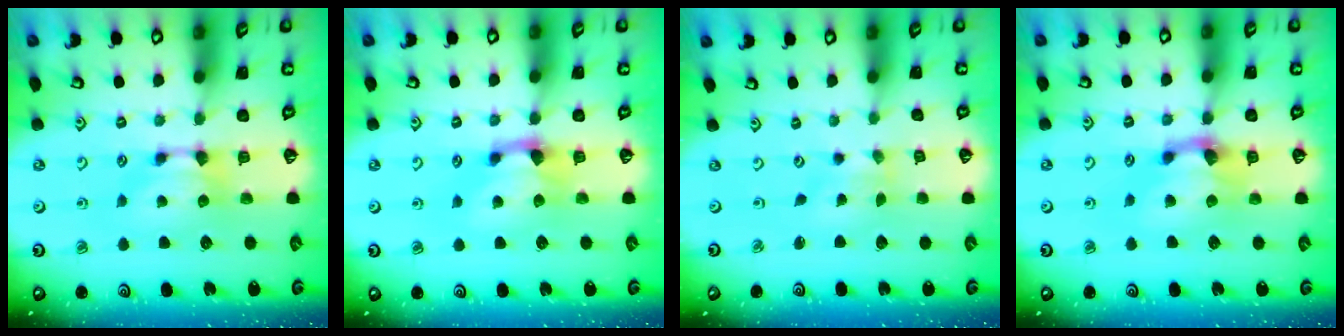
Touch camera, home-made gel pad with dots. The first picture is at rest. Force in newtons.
{"total": 2.2, "press": 2.1, "slide": 0.9}
{"total": 2.7, "press": 2.5, "slide": 0.9}
{"total": 2.3, "press": 1.4, "slide": 1.8}